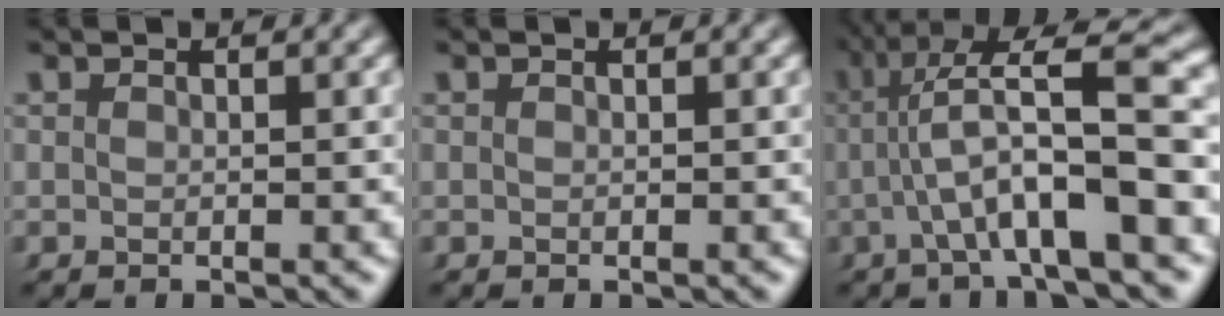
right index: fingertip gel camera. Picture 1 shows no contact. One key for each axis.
{"total": 0.0}
{"total": 9.8, "fx": 1.1, "fy": 3.2, "fz": 9.2, "tx": -0.133, "ty": 0.021, "tz": 0.011}